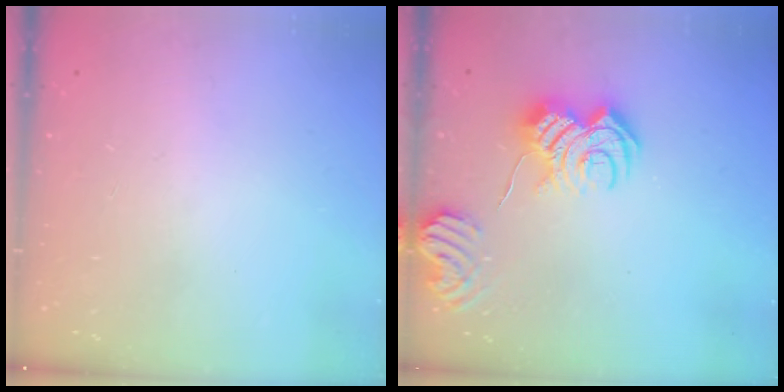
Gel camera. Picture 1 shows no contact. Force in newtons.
{"total": 11.9, "press": 11.9, "slide": 0.7}